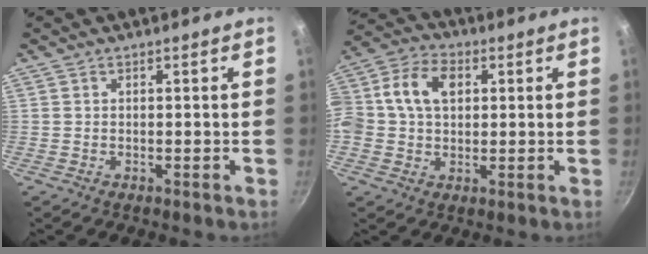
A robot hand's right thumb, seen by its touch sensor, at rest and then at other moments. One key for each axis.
{"total": 14.0, "fx": 2.5, "fy": 10.1, "fz": 9.3, "tx": -0.171, "ty": 0.028, "tz": 0.028}